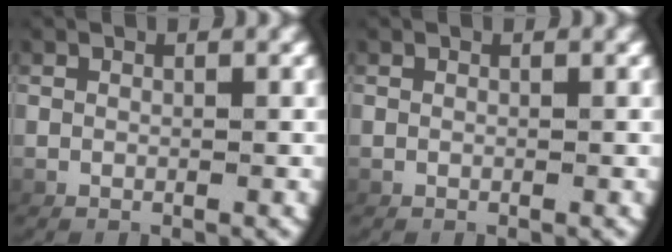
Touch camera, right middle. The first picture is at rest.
{"total": 0.0}